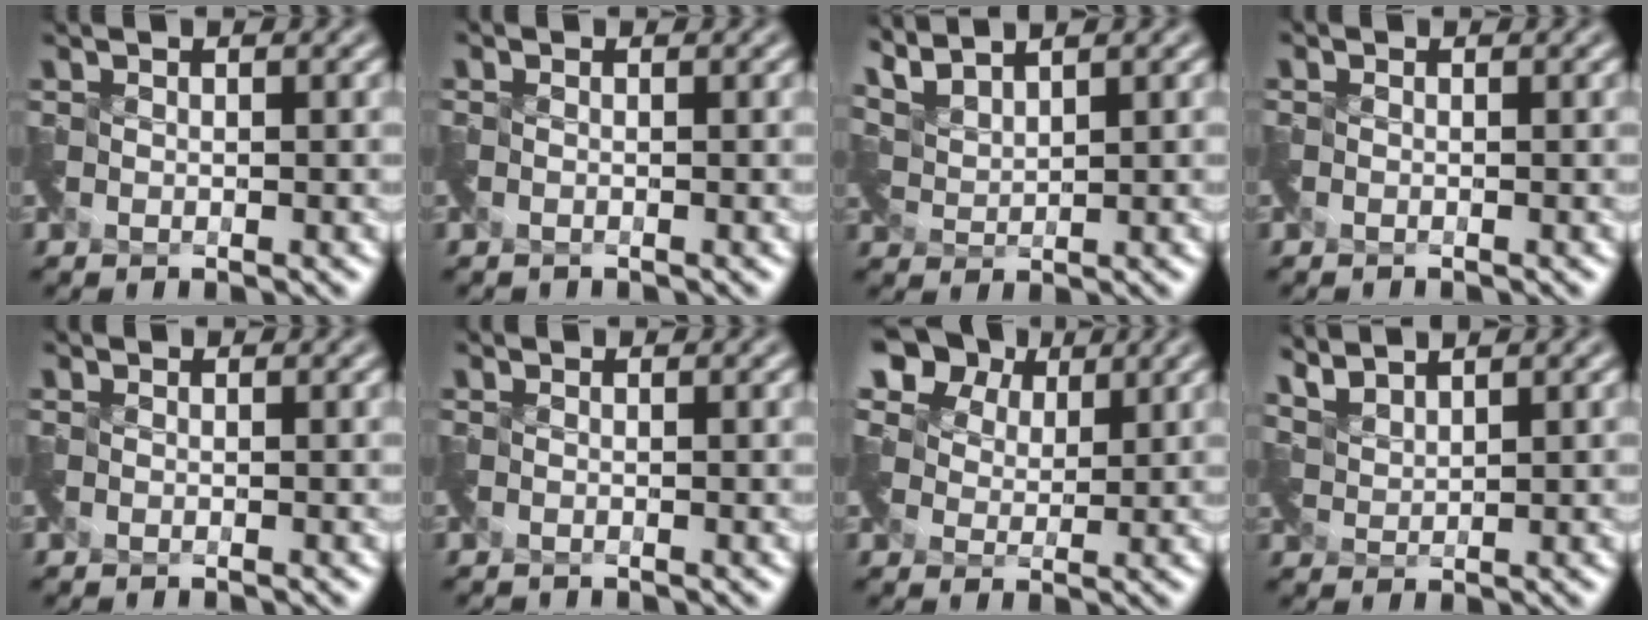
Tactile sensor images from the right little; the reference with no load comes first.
{"total": 1.1, "force": [-0.8, 0.0, -0.7], "torque": [0.010, -0.012, -0.019]}
{"total": 3.4, "force": [3.4, 0.0, 0.3], "torque": [-0.021, 0.004, 0.072]}
{"total": 1.1, "force": [-0.8, -0.3, -0.7], "torque": [0.009, -0.013, -0.019]}
{"total": 1.1, "force": [-0.9, -0.2, -0.6], "torque": [0.009, -0.013, -0.021]}
{"total": 1.3, "force": [-1.0, -0.2, -0.8], "torque": [0.011, -0.015, -0.023]}
{"total": 6.2, "force": [4.1, 4.0, 2.3], "torque": [-0.064, 0.015, 0.058]}
{"total": 2.9, "force": [2.9, -0.1, -0.1], "torque": [-0.011, 0.004, 0.064]}